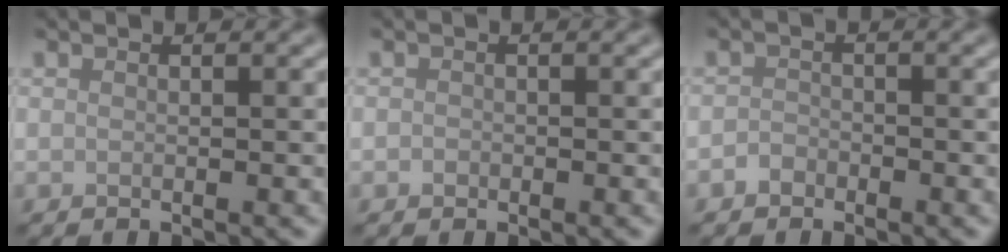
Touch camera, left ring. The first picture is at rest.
{"total": 0.6, "force": [-0.3, 0.5, 0.1], "torque": [0.000, -0.004, -0.006]}
{"total": 1.2, "force": [-0.8, 0.8, 0.2], "torque": [0.001, 0.004, -0.017]}